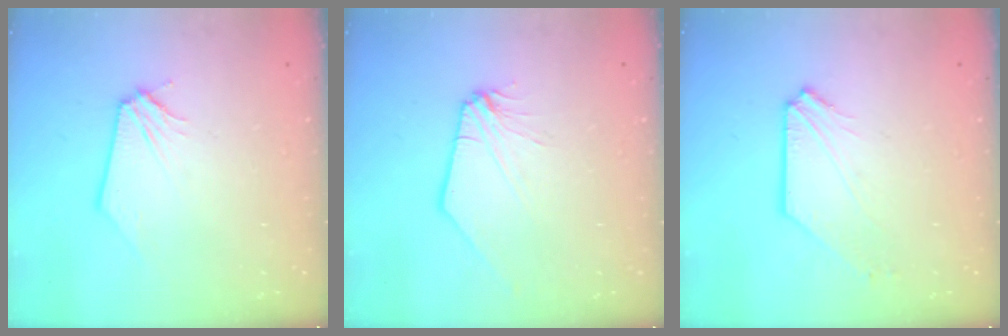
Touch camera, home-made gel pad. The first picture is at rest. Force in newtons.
{"total": 0.0}
{"total": 2.3, "press": 2.3, "slide": 0.2}